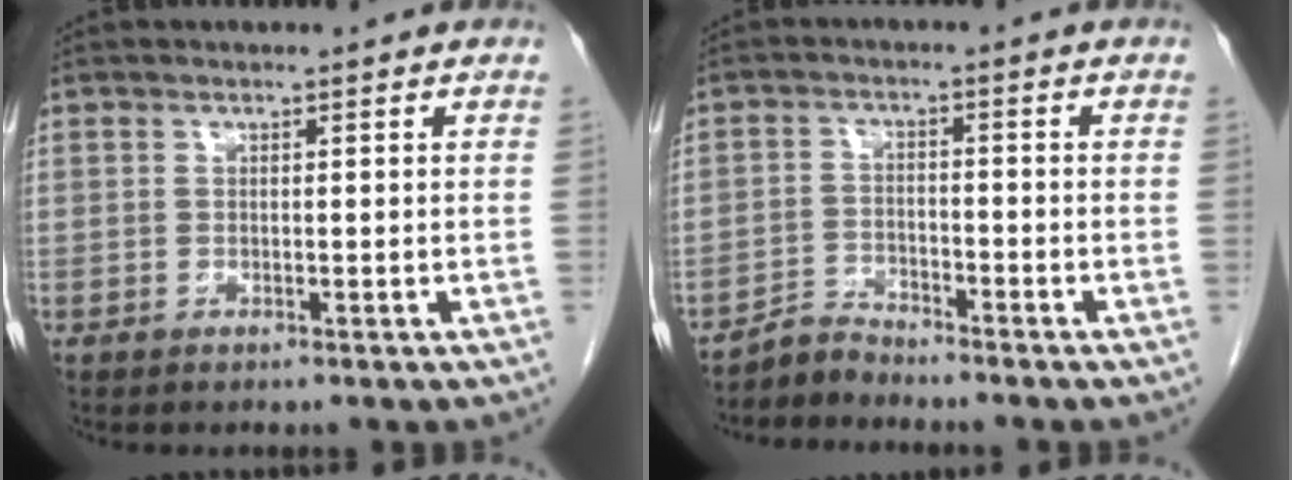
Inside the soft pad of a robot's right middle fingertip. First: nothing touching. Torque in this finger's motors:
{"motor_torque": [0.03, 0.18, -0.02, 0.00]}